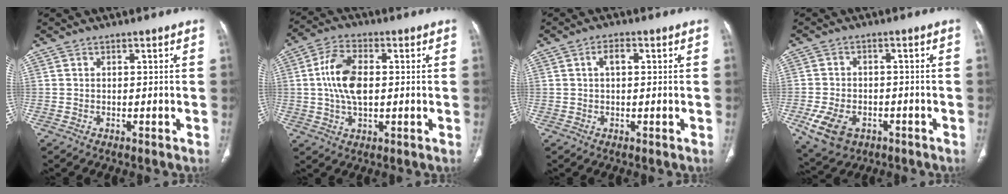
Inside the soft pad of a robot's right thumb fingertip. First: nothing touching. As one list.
[{"total": 10.0, "force": [0.6, 5.5, 8.3], "torque": [-0.165, 0.009, 0.012]}, {"total": 2.7, "force": [0.5, 1.5, 2.2], "torque": [-0.040, 0.011, 0.009]}, {"total": 9.0, "force": [-3.8, 6.2, 5.4], "torque": [-0.102, 0.012, -0.054]}]